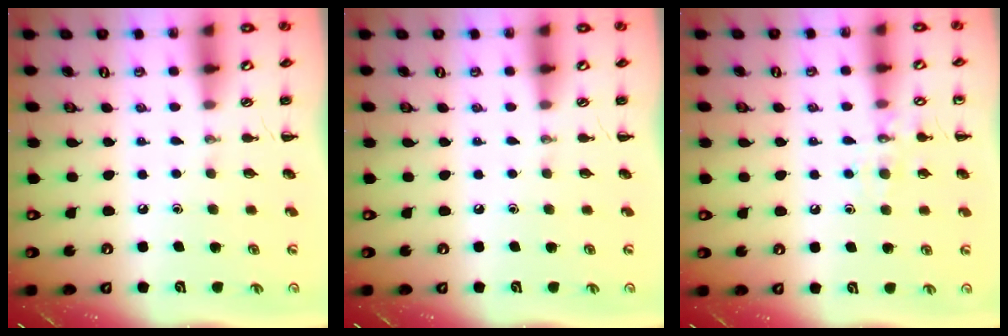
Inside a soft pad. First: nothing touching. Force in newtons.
{"total": 0.0}
{"total": 8.2, "press": 8.1, "slide": 1.3}